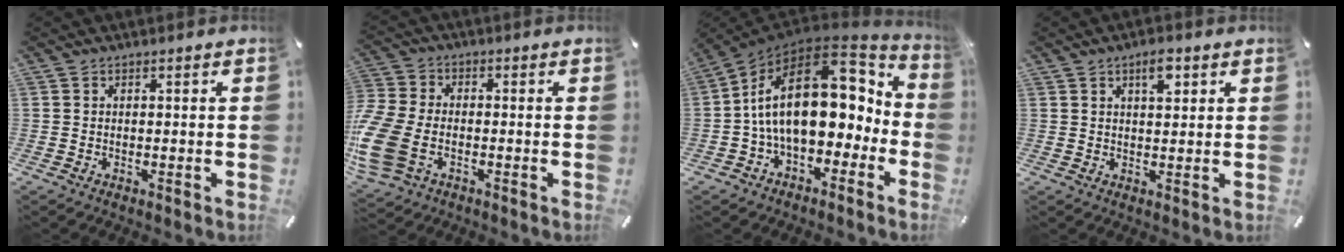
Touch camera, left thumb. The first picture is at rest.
{"total": 12.8, "force": [-4.1, 8.6, 8.6], "torque": [-0.192, 0.013, -0.071]}
{"total": 23.3, "force": [3.0, 13.6, 18.7], "torque": [-0.340, -0.021, 0.058]}
{"total": 4.5, "force": [2.2, 1.9, 3.4], "torque": [-0.051, -0.004, 0.032]}